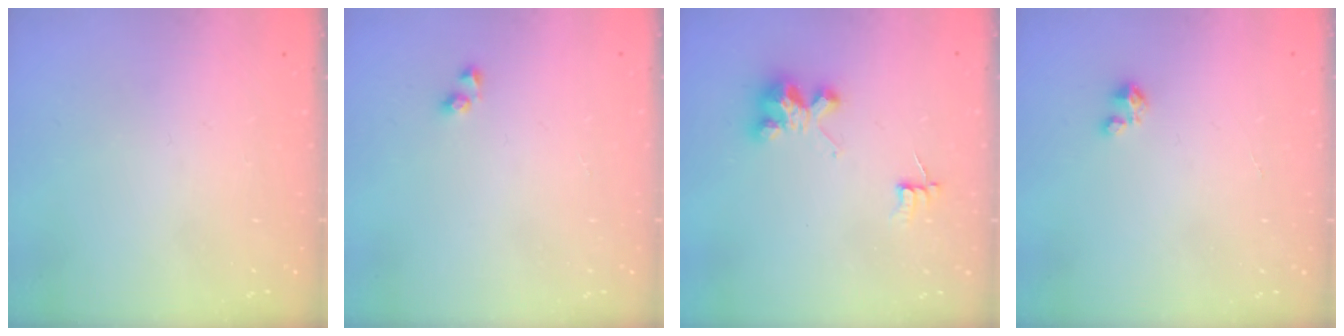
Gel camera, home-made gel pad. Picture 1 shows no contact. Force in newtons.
{"total": 2.4, "press": 2.0, "slide": 1.3}
{"total": 4.6, "press": 4.6, "slide": 0.3}
{"total": 2.1, "press": 2.1, "slide": 0.2}